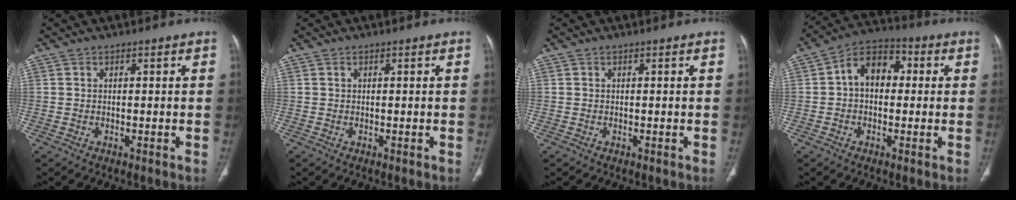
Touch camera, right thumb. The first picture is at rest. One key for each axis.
{"total": 0.0}
{"total": 0.0}
{"total": 9.6, "fx": 1.0, "fy": 6.6, "fz": 6.9, "tx": -0.090, "ty": 0.029, "tz": 0.005}